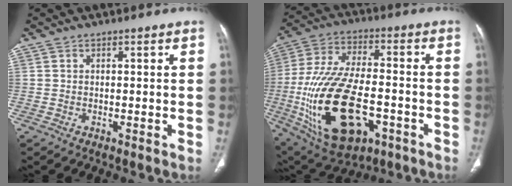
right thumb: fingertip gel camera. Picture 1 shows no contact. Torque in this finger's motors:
{"motor_torque": [1.36, 0.33, 2.54, -0.22, 0.86]}